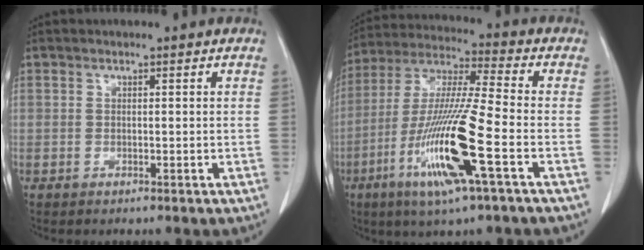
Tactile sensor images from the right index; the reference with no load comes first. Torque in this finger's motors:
{"motor_torque": [2.01, -0.13, 0.48, 0.21]}